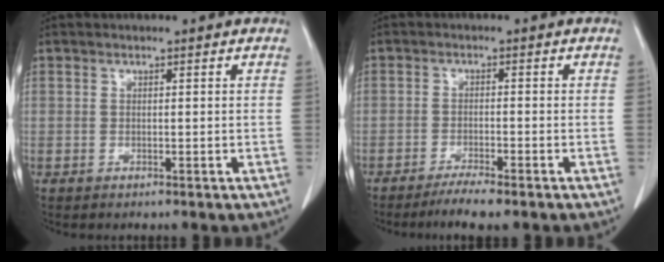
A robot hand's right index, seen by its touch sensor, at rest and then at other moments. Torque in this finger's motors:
{"motor_torque": [0.38, -0.35, 0.04, 0.02]}